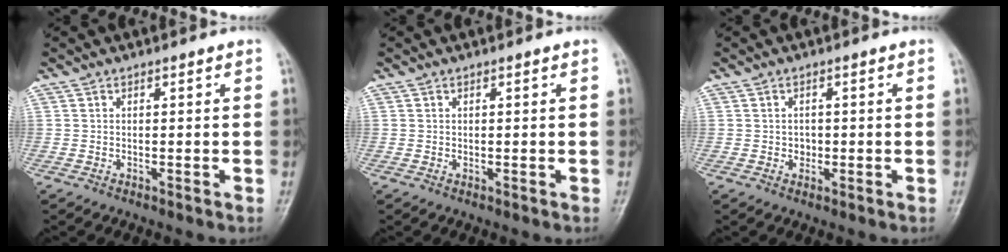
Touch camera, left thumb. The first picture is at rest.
{"total": 0.5, "force": [0.3, 0.2, 0.3], "torque": [-0.004, -0.002, 0.005]}
{"total": 1.6, "force": [-0.1, 1.4, 0.7], "torque": [-0.003, 0.003, -0.001]}